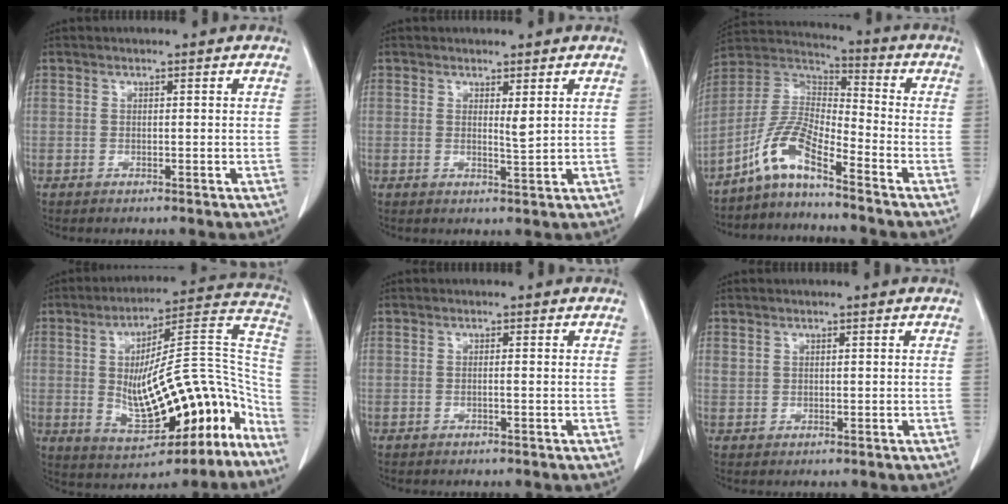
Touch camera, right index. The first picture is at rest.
{"total": 1.6, "force": [0.7, 0.0, 1.5], "torque": [-0.029, -0.008, 0.013]}
{"total": 8.6, "force": [-6.4, 1.1, 5.7], "torque": [-0.133, 0.015, -0.130]}
{"total": 20.6, "force": [-8.5, 6.9, 17.5], "torque": [-0.204, 0.044, -0.112]}
{"total": 0.6, "force": [-0.2, -0.1, 0.6], "torque": [-0.008, 0.001, -0.003]}
{"total": 1.1, "force": [0.6, 0.9, 0.4], "torque": [-0.005, 0.006, 0.013]}